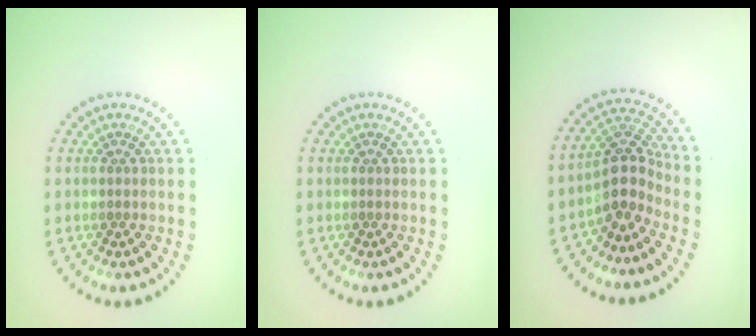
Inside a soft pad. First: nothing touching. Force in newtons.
{"total": 0.0}
{"total": 3.8, "press": 2.8, "slide": 2.5}